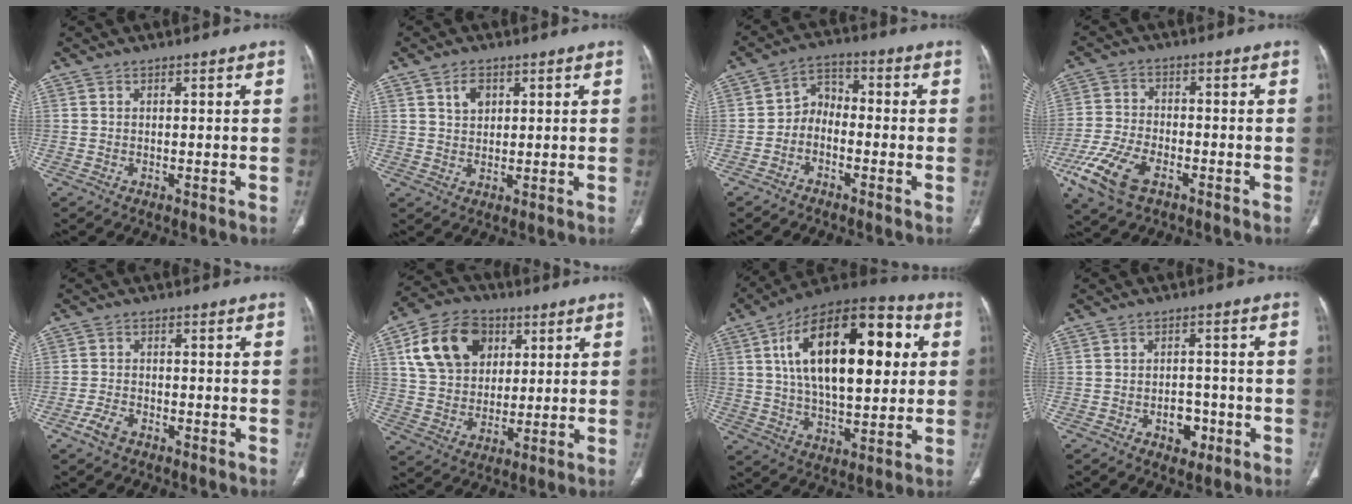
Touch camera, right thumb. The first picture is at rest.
{"total": 3.7, "force": [1.7, 2.5, 2.2], "torque": [-0.028, -0.009, 0.034]}
{"total": 5.5, "force": [-2.1, 4.1, 3.0], "torque": [-0.033, 0.033, -0.050]}
{"total": 11.4, "force": [-5.9, 5.8, 7.8], "torque": [-0.171, 0.008, -0.112]}
{"total": 3.1, "force": [-2.1, 1.6, 1.8], "torque": [-0.043, 0.009, -0.038]}
{"total": 15.8, "force": [5.6, 11.8, 9.0], "torque": [-0.142, -0.001, 0.100]}
{"total": 27.0, "force": [6.2, 13.1, 22.8], "torque": [-0.348, 0.014, 0.092]}
{"total": 4.9, "force": [-2.0, 3.3, 2.9], "torque": [-0.020, 0.018, -0.025]}